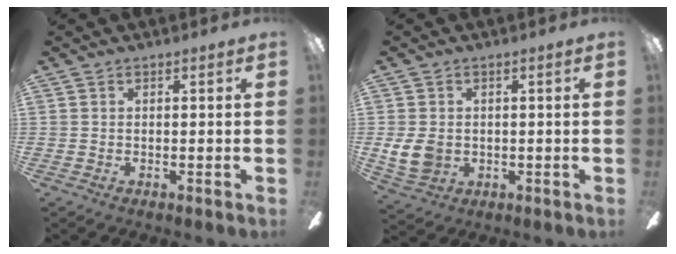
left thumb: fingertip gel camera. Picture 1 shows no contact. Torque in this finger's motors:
{"motor_torque": [0.25, 0.41, 0.29, -0.45, 0.05]}